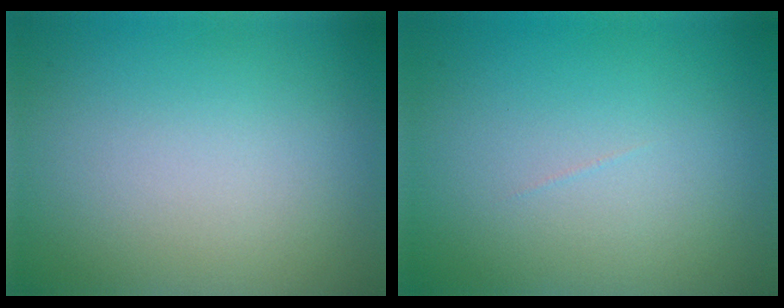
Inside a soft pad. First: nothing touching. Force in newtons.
{"total": 0.0}